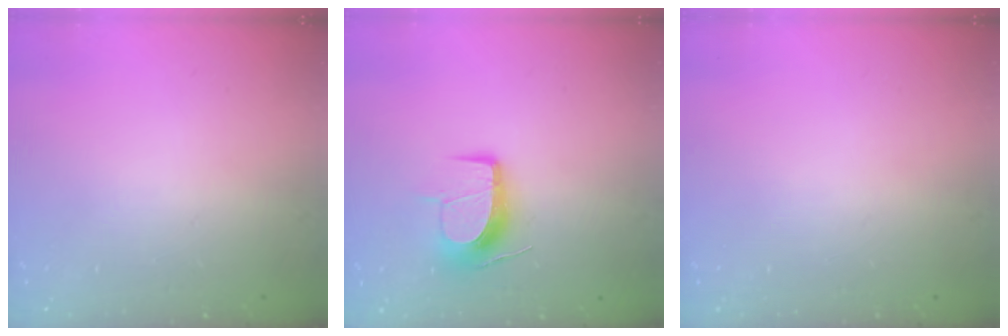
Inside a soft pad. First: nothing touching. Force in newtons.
{"total": 10.9, "press": 10.9, "slide": 0.2}
{"total": 0.0}